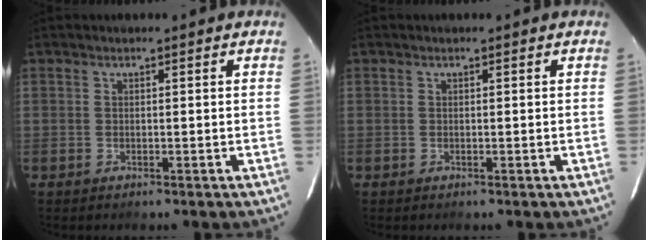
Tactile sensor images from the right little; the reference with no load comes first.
{"total": 0.0}